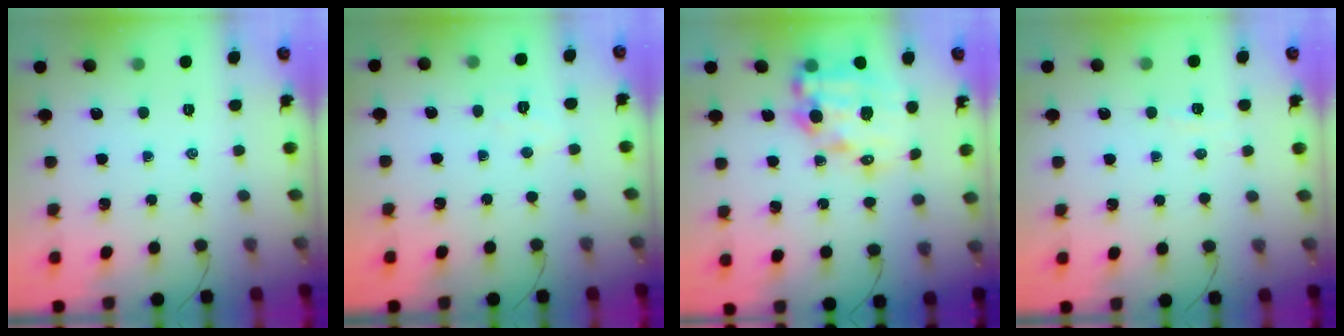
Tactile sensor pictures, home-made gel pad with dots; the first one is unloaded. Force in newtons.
{"total": 4.1, "press": 4.0, "slide": 0.8}
{"total": 14.6, "press": 14.3, "slide": 3.2}
{"total": 2.4, "press": 2.3, "slide": 0.6}